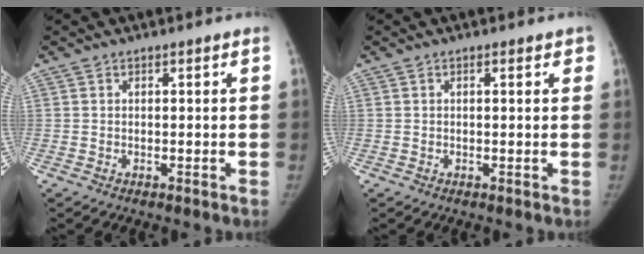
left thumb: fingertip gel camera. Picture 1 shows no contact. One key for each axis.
{"total": 1.5, "fx": 0.8, "fy": 0.6, "fz": 1.2, "tx": -0.008, "ty": 0.000, "tz": 0.006}